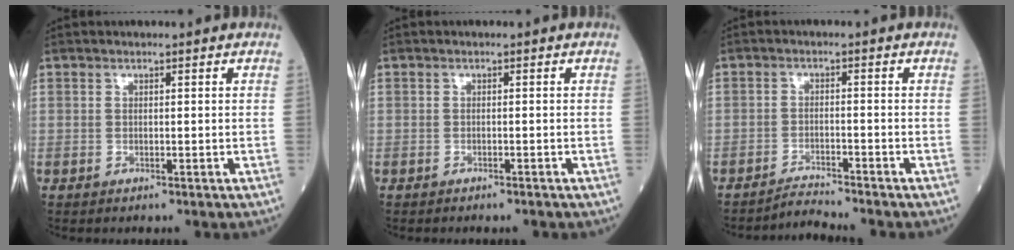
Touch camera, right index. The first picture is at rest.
{"total": 1.4, "force": [-1.3, 0.3, 0.5], "torque": [-0.009, -0.001, -0.016]}
{"total": 3.1, "force": [-2.9, -1.2, -0.5], "torque": [0.008, -0.014, -0.049]}